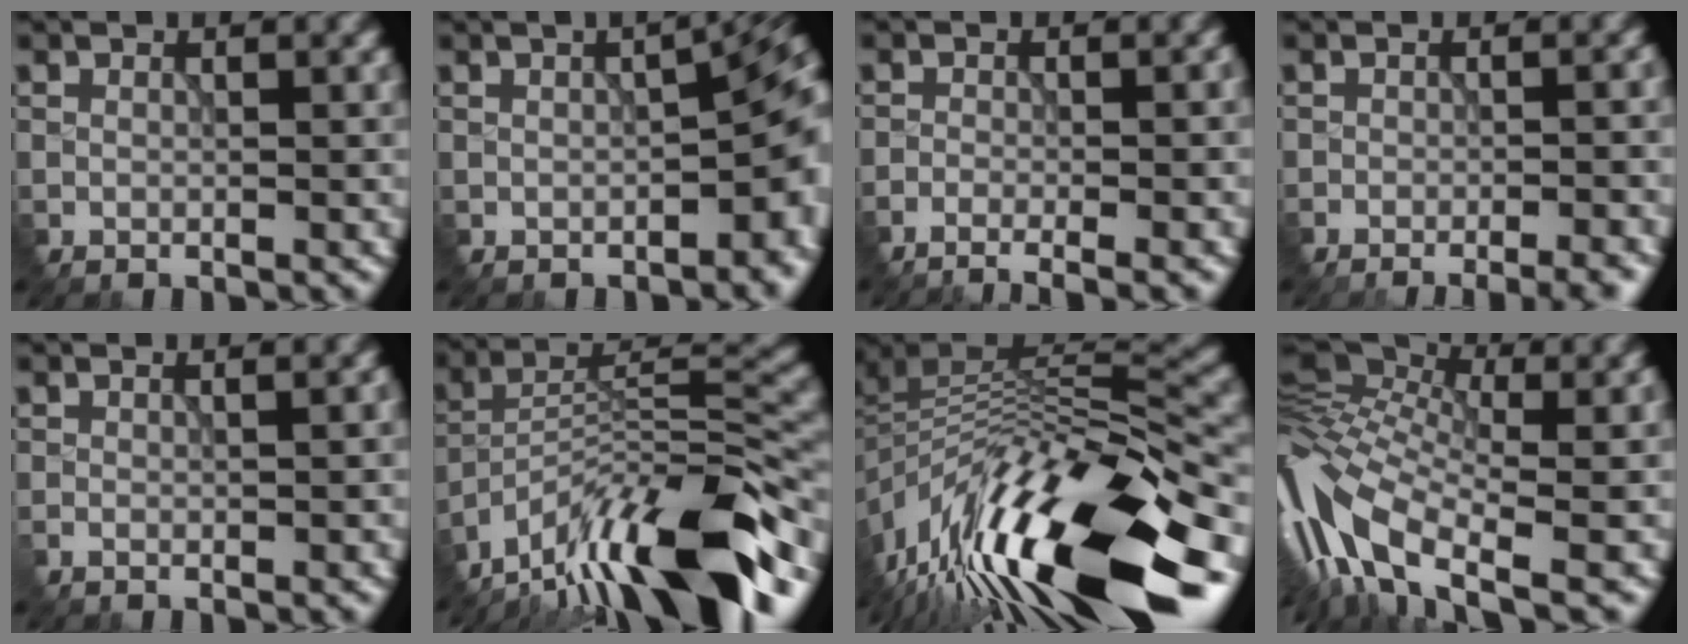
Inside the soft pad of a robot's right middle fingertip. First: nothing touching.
{"total": 8.8, "force": [-1.3, 3.9, 7.8], "torque": [-0.064, -0.007, -0.009]}
{"total": 4.0, "force": [-2.4, 1.1, 2.9], "torque": [-0.009, 0.007, -0.038]}
{"total": 4.7, "force": [-3.1, 1.3, 3.4], "torque": [-0.020, 0.007, -0.025]}
{"total": 1.5, "force": [-0.1, 0.6, 1.4], "torque": [-0.005, 0.005, -0.004]}
{"total": 14.9, "force": [-11.2, 3.1, 9.2], "torque": [-0.150, 0.024, -0.193]}
{"total": 15.0, "force": [-8.2, 5.2, 11.5], "torque": [-0.204, 0.016, -0.140]}
{"total": 12.8, "force": [-4.0, 5.0, 11.1], "torque": [-0.258, 0.010, -0.068]}